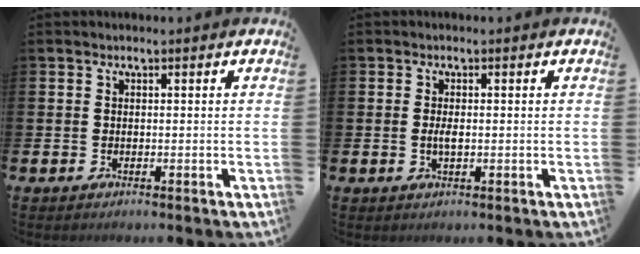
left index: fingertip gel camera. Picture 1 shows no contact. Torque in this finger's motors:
{"motor_torque": [0.22, -0.06, 0.03, 0.05]}